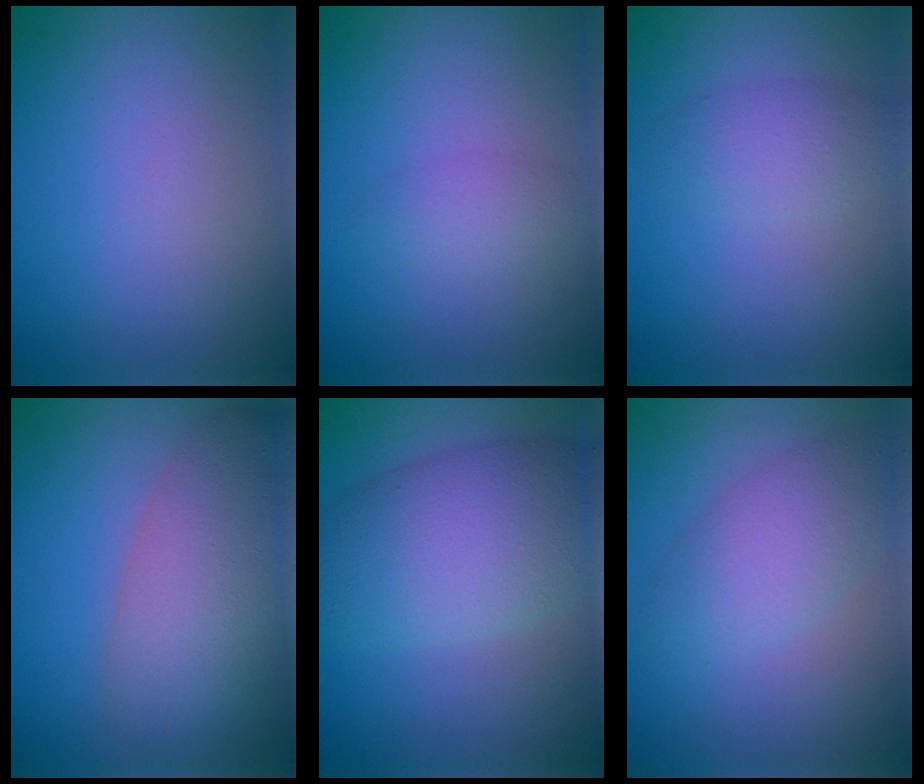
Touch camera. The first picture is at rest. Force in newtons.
{"total": 1.7, "press": 1.7, "slide": 0.1}
{"total": 2.6, "press": 2.6, "slide": 0.1}
{"total": 8.0, "press": 8.0, "slide": 0.6}
{"total": 8.7, "press": 8.7, "slide": 0.3}
{"total": 4.6, "press": 4.6, "slide": 0.3}